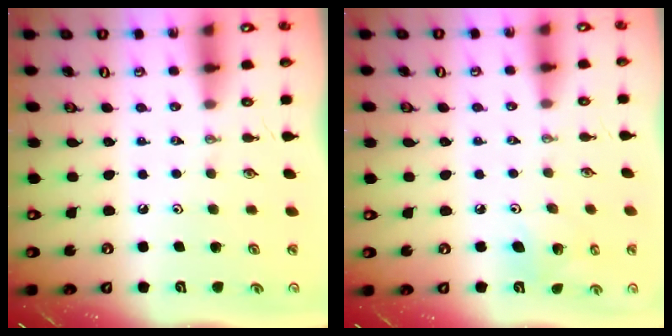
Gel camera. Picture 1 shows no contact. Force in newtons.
{"total": 7.0, "press": 6.8, "slide": 1.7}